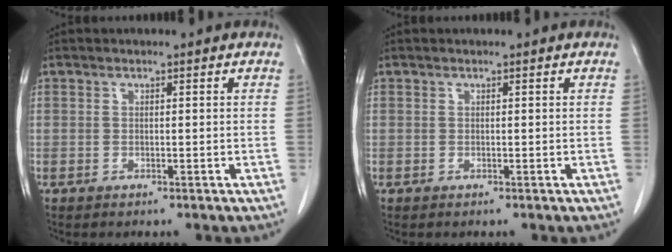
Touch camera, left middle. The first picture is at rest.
{"total": 0.0}